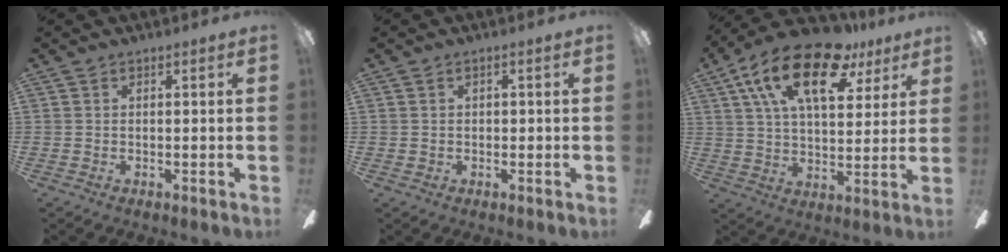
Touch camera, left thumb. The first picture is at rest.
{"total": 0.8, "force": [0.0, 0.7, 0.3], "torque": [-0.006, 0.005, 0.000]}
{"total": 20.8, "force": [11.1, 9.8, 14.6], "torque": [-0.248, -0.033, 0.188]}